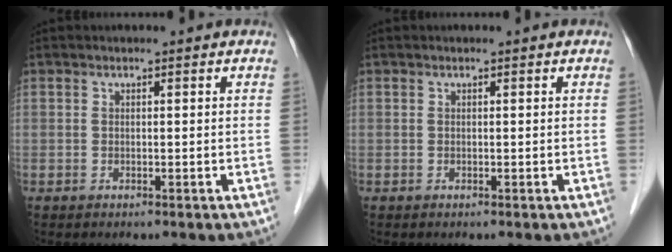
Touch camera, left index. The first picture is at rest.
{"total": 0.0}